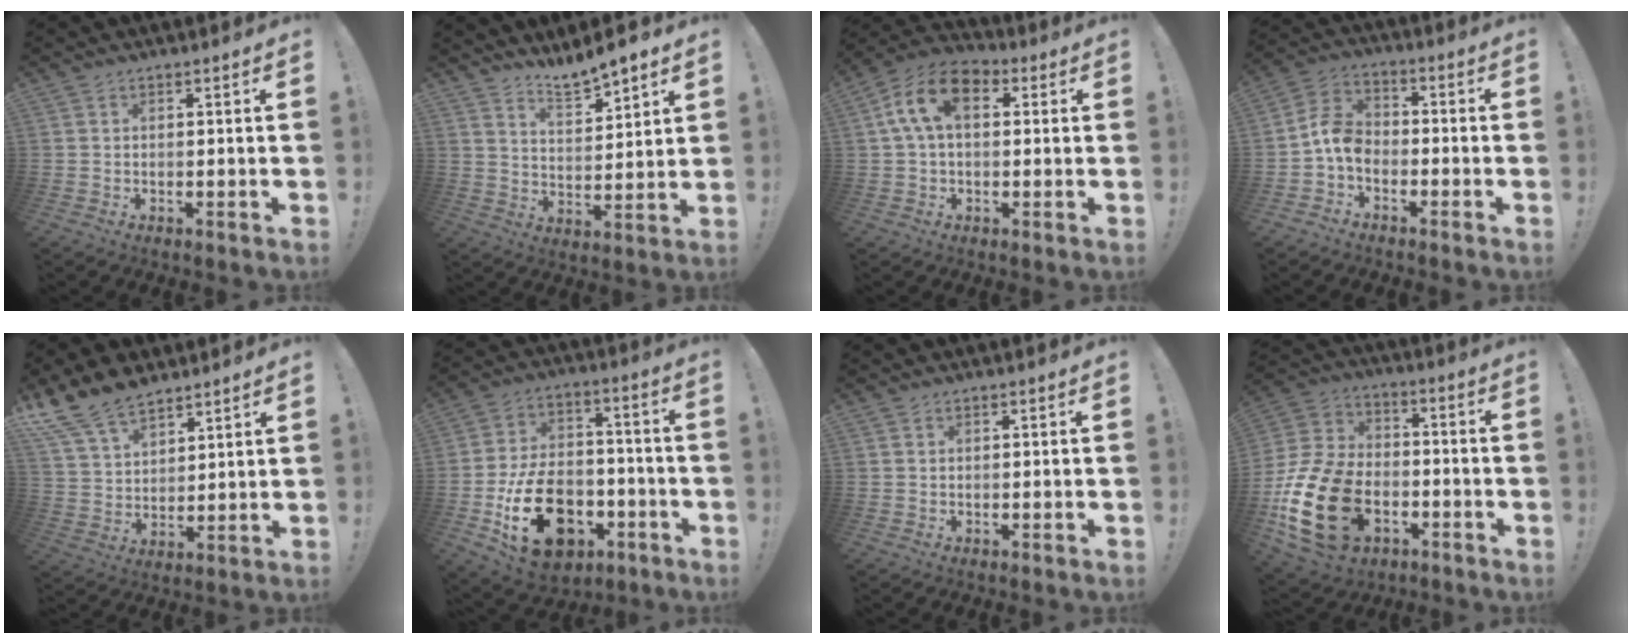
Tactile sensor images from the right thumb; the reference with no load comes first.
{"total": 7.9, "force": [7.4, 1.3, 2.6], "torque": [-0.050, -0.053, 0.135]}
{"total": 12.6, "force": [3.7, 7.6, 9.4], "torque": [-0.175, 0.006, 0.069]}
{"total": 8.4, "force": [-3.2, 5.9, 5.1], "torque": [-0.098, 0.021, -0.053]}
{"total": 13.6, "force": [10.5, 6.8, 5.4], "torque": [-0.105, -0.066, 0.201]}
{"total": 21.6, "force": [-8.1, 14.4, 13.9], "torque": [-0.229, 0.061, -0.120]}
{"total": 0.0}
{"total": 23.7, "force": [-8.2, 15.7, 15.7], "torque": [-0.311, 0.055, -0.126]}